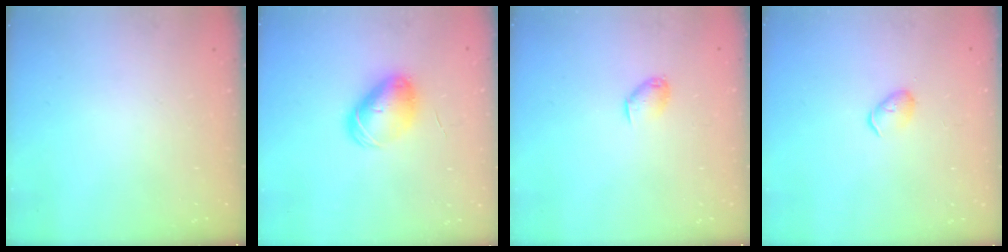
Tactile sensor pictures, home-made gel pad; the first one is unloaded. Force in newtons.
{"total": 9.2, "press": 9.0, "slide": 1.7}
{"total": 5.3, "press": 5.2, "slide": 0.9}
{"total": 3.7, "press": 3.6, "slide": 0.7}